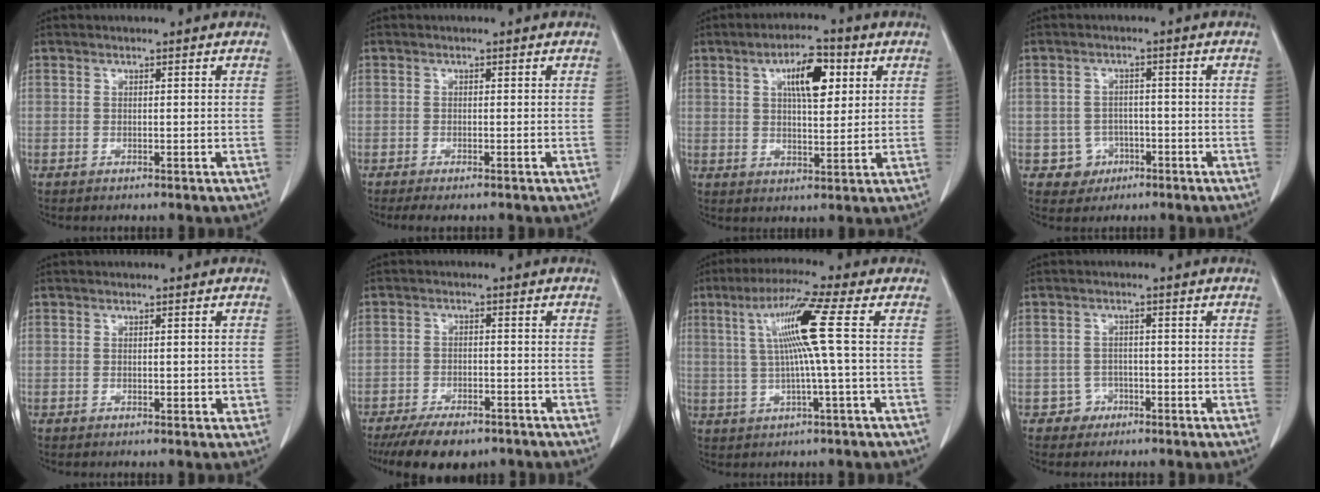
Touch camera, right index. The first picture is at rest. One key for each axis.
{"total": 3.3, "fx": -2.8, "fy": 0.6, "fz": 1.8, "tx": -0.023, "ty": -0.007, "tz": -0.037}
{"total": 8.1, "fx": 3.0, "fy": 2.7, "fz": 7.0, "tx": -0.117, "ty": 0.011, "tz": 0.050}
{"total": 3.8, "fx": -1.4, "fy": 3.5, "fz": -0.1, "tx": 0.010, "ty": 0.015, "tz": -0.013}
{"total": 1.5, "fx": -0.1, "fy": 0.8, "fz": 1.2, "tx": -0.017, "ty": 0.000, "tz": 0.005}
{"total": 9.6, "fx": -7.4, "fy": 3.8, "fz": 4.9, "tx": -0.073, "ty": -0.006, "tz": -0.112}
{"total": 9.3, "fx": 1.6, "fy": -1.5, "fz": 9.0, "tx": -0.168, "ty": 0.015, "tz": 0.033}
{"total": 2.4, "fx": -1.2, "fy": 2.0, "fz": -0.3, "tx": 0.014, "ty": 0.014, "tz": -0.020}